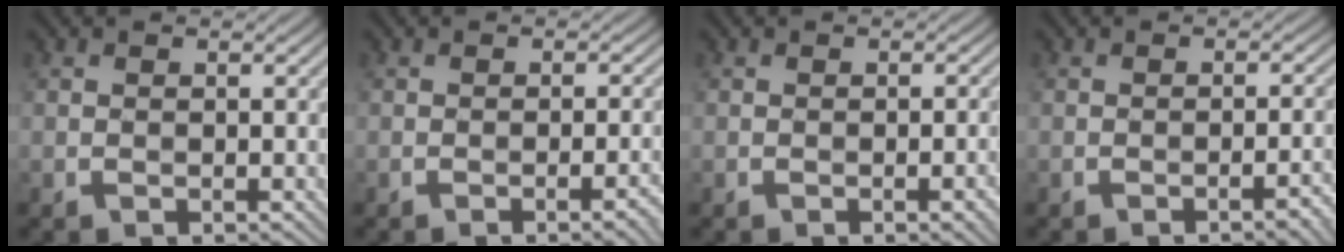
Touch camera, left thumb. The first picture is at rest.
{"total": 3.8, "force": [-1.5, 0.8, 3.4], "torque": [-0.040, 0.010, -0.022]}
{"total": 2.8, "force": [-1.0, 0.5, 2.6], "torque": [-0.033, 0.005, -0.015]}
{"total": 3.5, "force": [-1.7, 0.7, 2.9], "torque": [-0.034, 0.014, -0.028]}